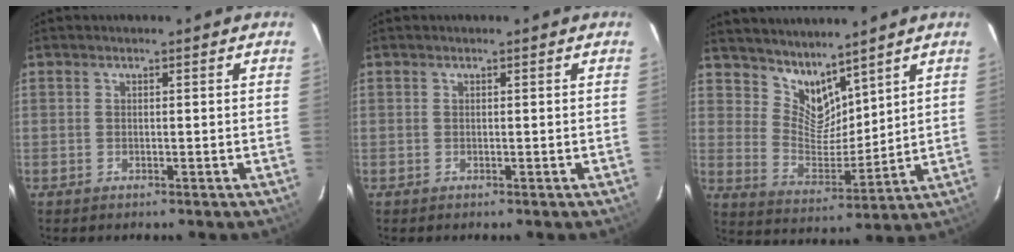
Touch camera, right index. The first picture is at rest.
{"total": 0.0}
{"total": 9.0, "force": [7.7, 3.7, 3.0], "torque": [-0.054, -0.005, 0.154]}